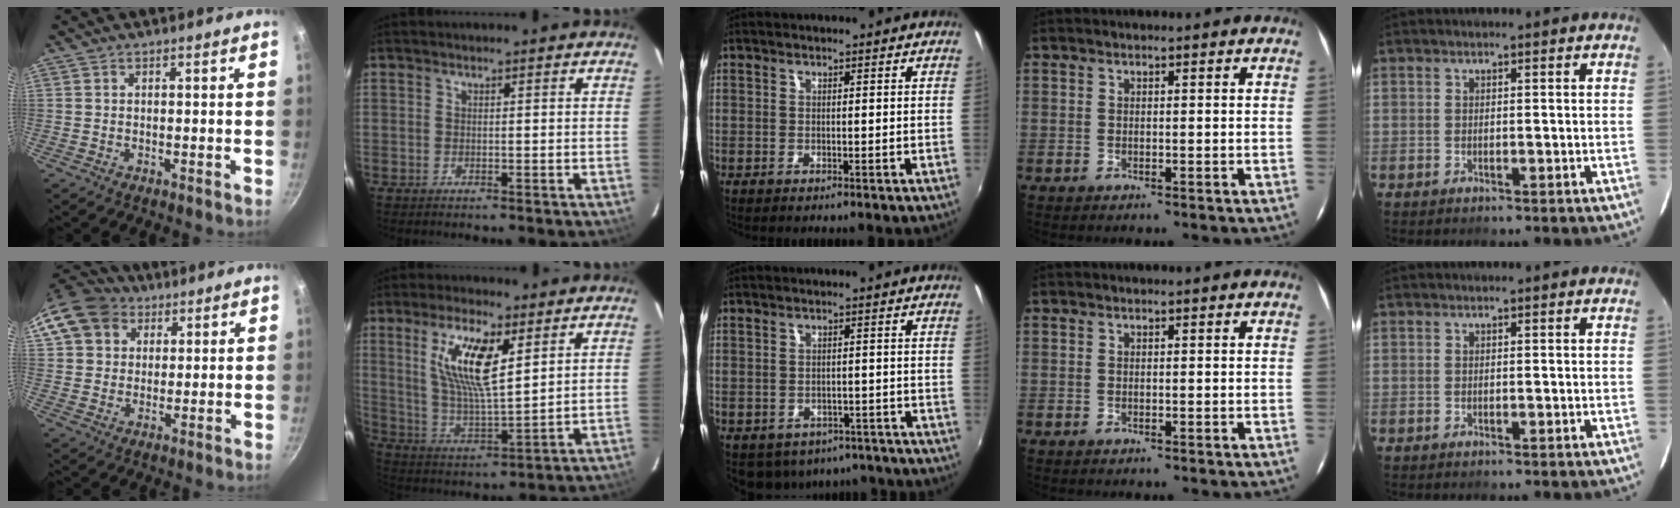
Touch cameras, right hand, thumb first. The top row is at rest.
{"thumb": {"total": 12.3, "force": [5.1, 10.1, 5.0], "torque": [-0.082, 0.016, 0.082]}, "index": {"total": 12.8, "force": [5.1, 3.9, 11.0], "torque": [-0.209, 0.003, 0.103]}, "middle": {"total": 11.2, "force": [-7.6, 7.1, 4.1], "torque": [-0.087, -0.003, -0.085]}}